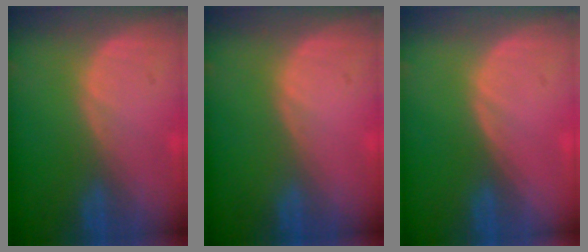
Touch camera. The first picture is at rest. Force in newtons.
{"total": 0.0}
{"total": 0.0}